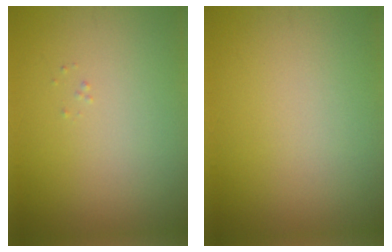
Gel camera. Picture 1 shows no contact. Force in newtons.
{"total": 0.0}